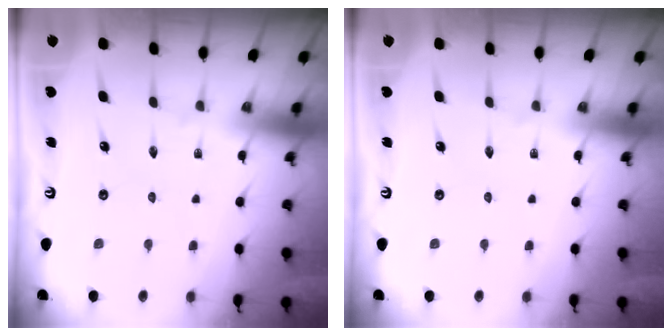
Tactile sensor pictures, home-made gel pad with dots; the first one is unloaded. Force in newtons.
{"total": 0.0}